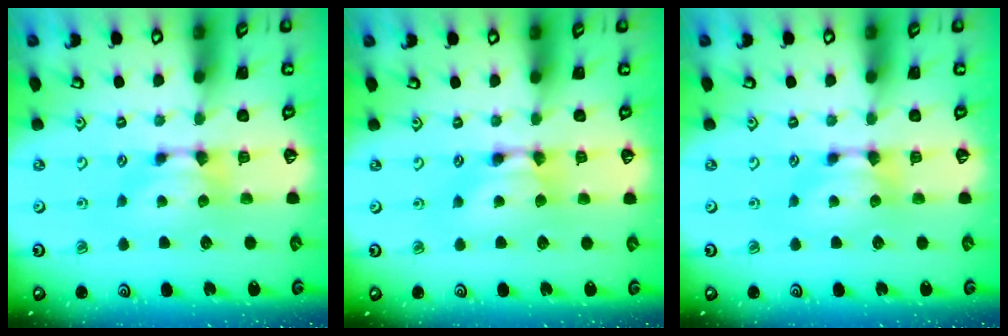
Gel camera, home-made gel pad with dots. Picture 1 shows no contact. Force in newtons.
{"total": 1.6, "press": 1.6, "slide": 0.1}
{"total": 0.0}